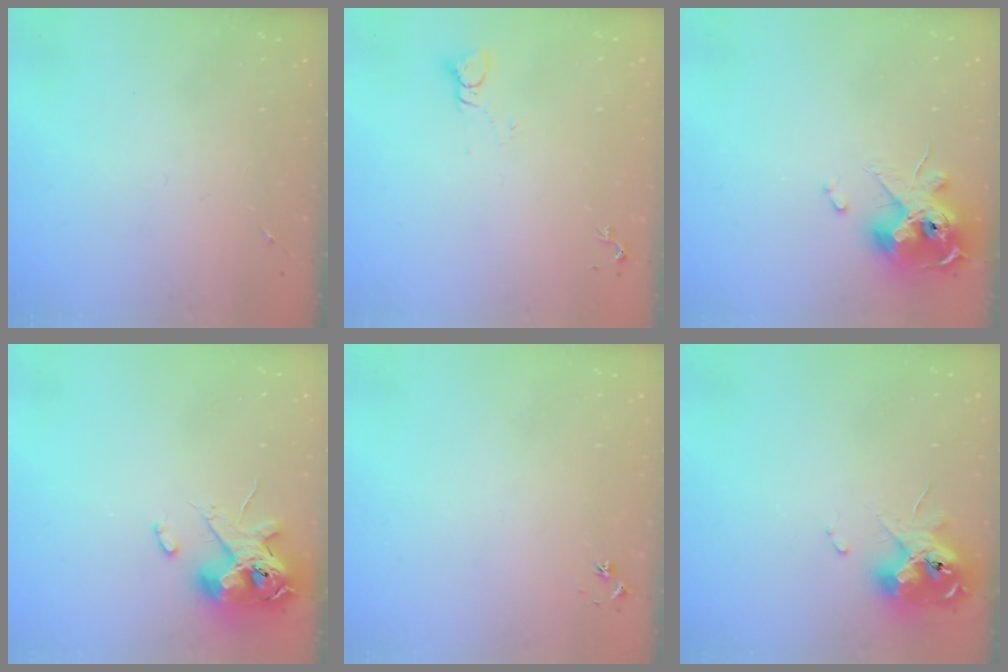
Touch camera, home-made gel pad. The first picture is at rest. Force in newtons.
{"total": 3.0, "press": 3.0, "slide": 0.2}
{"total": 13.0, "press": 12.9, "slide": 1.8}
{"total": 12.6, "press": 12.4, "slide": 2.1}
{"total": 3.3, "press": 3.3, "slide": 0.3}
{"total": 12.4, "press": 12.2, "slide": 1.6}